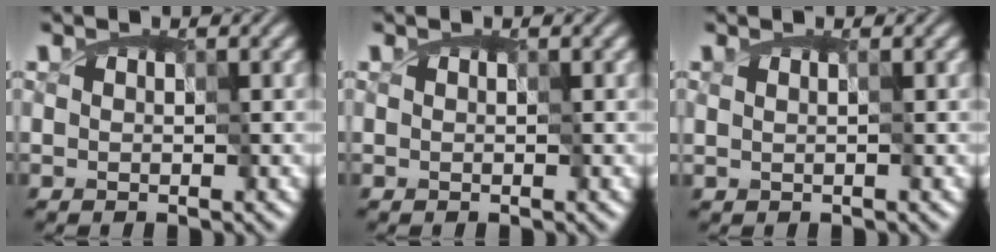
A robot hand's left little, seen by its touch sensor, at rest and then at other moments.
{"total": 0.0}
{"total": 0.0}